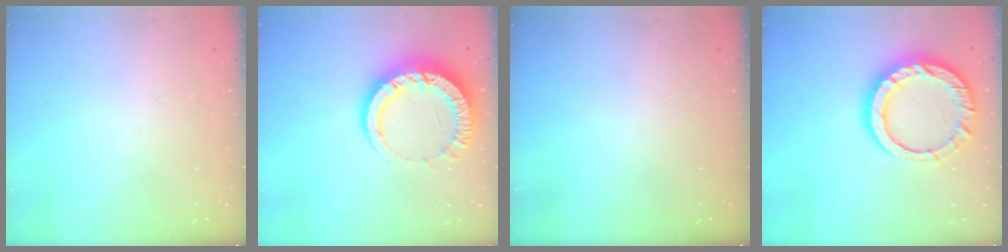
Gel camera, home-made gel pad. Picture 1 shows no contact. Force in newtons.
{"total": 12.4, "press": 12.4, "slide": 1.2}
{"total": 0.0}
{"total": 15.0, "press": 14.9, "slide": 1.3}